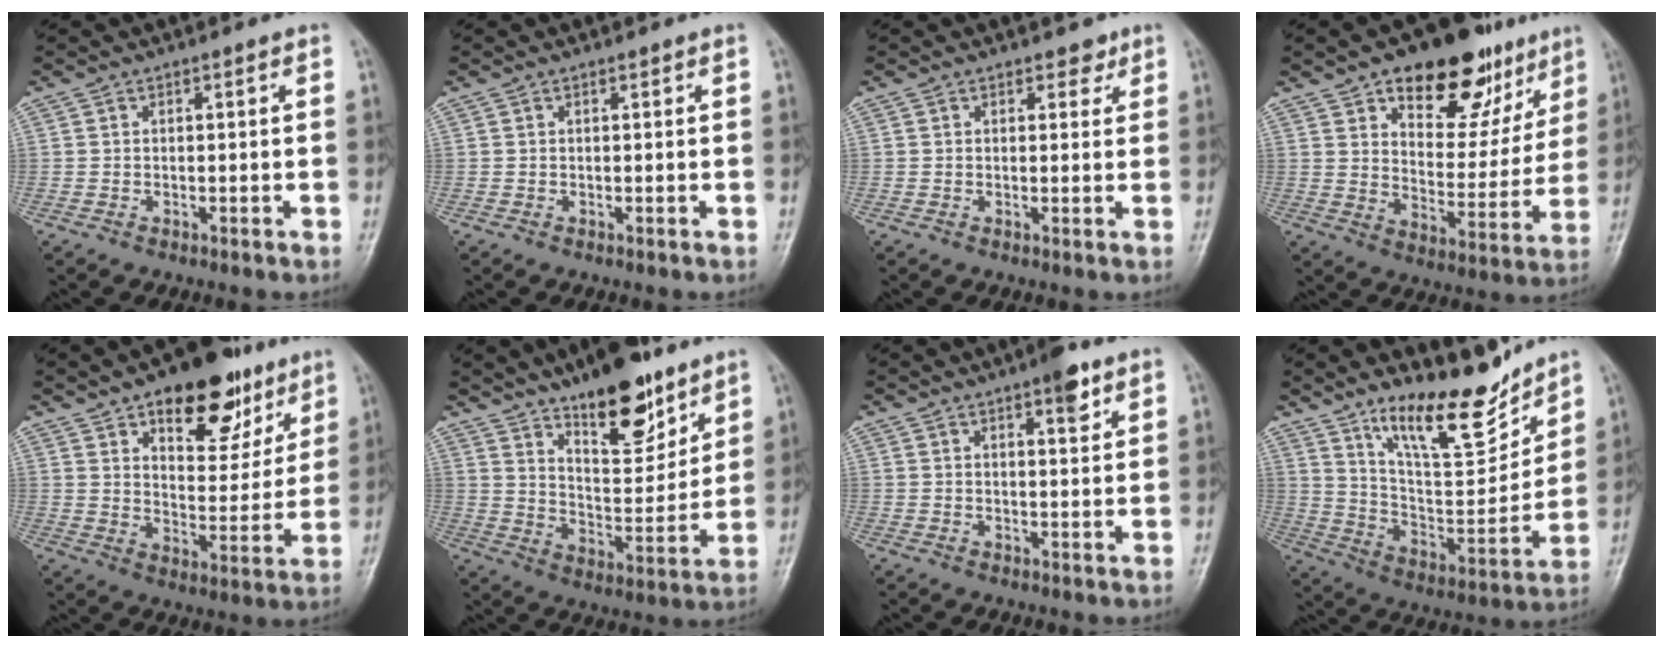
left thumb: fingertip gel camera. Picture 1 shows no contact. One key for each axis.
{"total": 0.0}
{"total": 2.0, "fx": 1.4, "fy": 1.3, "fz": 0.7, "tx": 0.008, "ty": -0.007, "tz": 0.014}
{"total": 20.6, "fx": 12.0, "fy": 10.8, "fz": 12.8, "tx": -0.120, "ty": -0.045, "tz": 0.182}
{"total": 17.7, "fx": 10.5, "fy": 8.7, "fz": 11.3, "tx": -0.101, "ty": -0.049, "tz": 0.158}
{"total": 16.8, "fx": 11.5, "fy": 6.2, "fz": 10.5, "tx": -0.120, "ty": -0.076, "tz": 0.192}
{"total": 4.9, "fx": 3.0, "fy": 1.4, "fz": 3.6, "tx": -0.041, "ty": -0.015, "tz": 0.040}
{"total": 16.9, "fx": 12.9, "fy": 4.9, "fz": 9.8, "tx": -0.118, "ty": -0.091, "tz": 0.227}